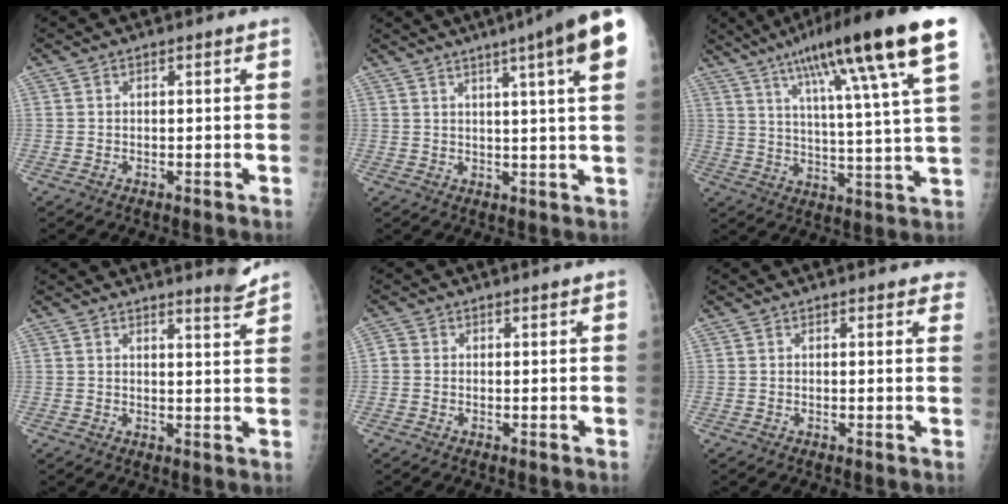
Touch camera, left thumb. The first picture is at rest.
{"total": 14.5, "force": [7.5, 0.6, 12.4], "torque": [-0.161, -0.009, 0.082]}
{"total": 23.1, "force": [12.6, 2.3, 19.2], "torque": [-0.293, -0.018, 0.189]}
{"total": 3.2, "force": [3.0, -0.3, 1.0], "torque": [-0.015, -0.037, 0.040]}
{"total": 1.4, "force": [0.2, 1.1, 0.7], "torque": [-0.010, 0.000, -0.003]}
{"total": 2.7, "force": [2.4, 1.0, 0.7], "torque": [0.016, -0.007, 0.011]}